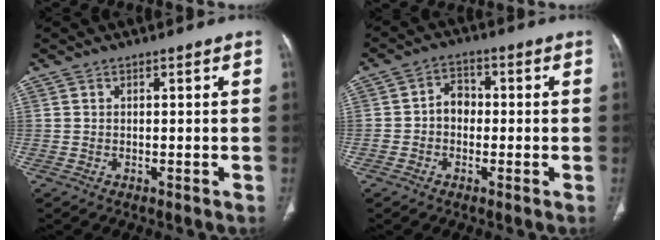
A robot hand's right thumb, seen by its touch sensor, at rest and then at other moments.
{"total": 4.5, "force": [-0.5, 3.6, 2.5], "torque": [-0.017, 0.020, -0.019]}